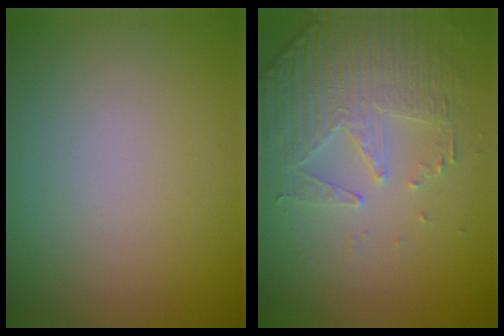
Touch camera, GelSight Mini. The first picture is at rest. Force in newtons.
{"total": 4.8, "press": 3.7, "slide": 3.1}